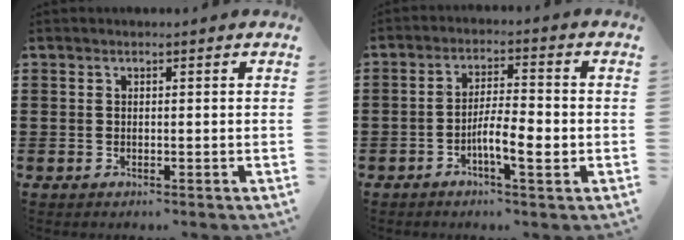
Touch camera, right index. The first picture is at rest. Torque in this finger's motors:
{"motor_torque": [0.07, -0.11, 0.43, 0.04]}